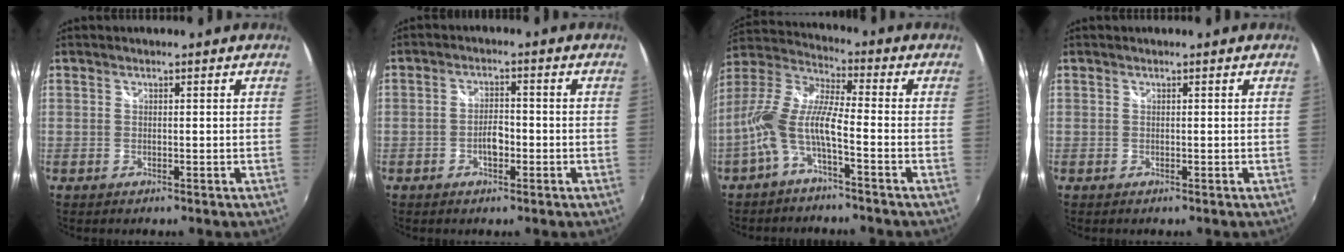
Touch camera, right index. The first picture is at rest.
{"total": 3.6, "force": [-1.5, 1.8, 2.7], "torque": [-0.052, 0.005, -0.026]}
{"total": 9.8, "force": [-3.9, 1.7, 8.8], "torque": [-0.193, 0.006, -0.078]}
{"total": 0.0}